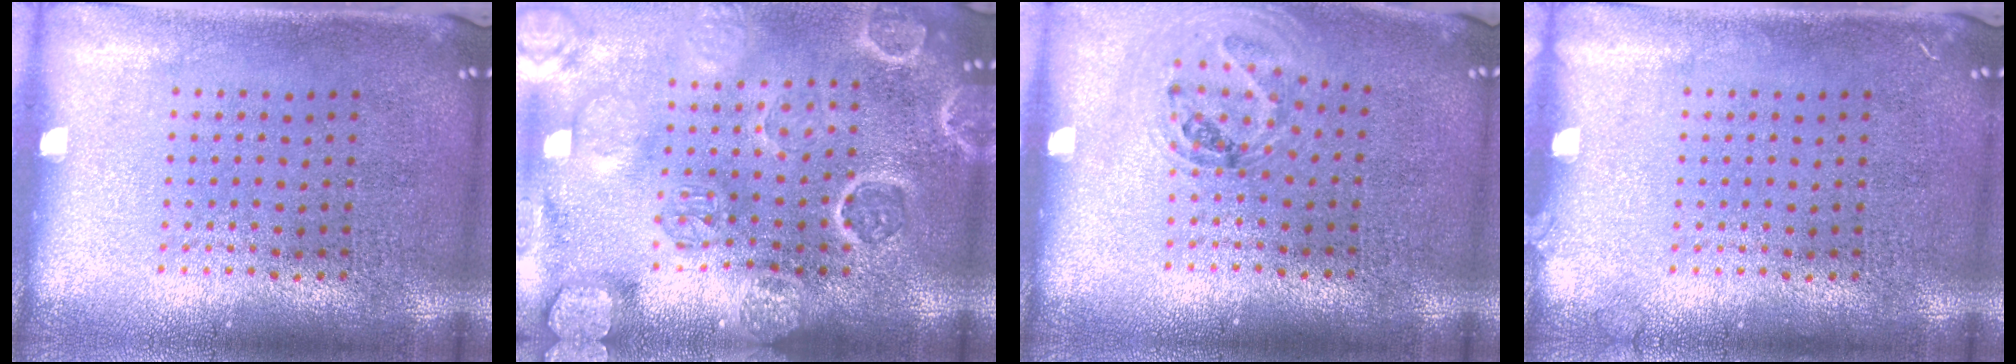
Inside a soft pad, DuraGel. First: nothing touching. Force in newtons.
{"total": 3.7, "press": 3.2, "slide": 1.8}
{"total": 1.0, "press": 0.9, "slide": 0.2}
{"total": 0.6, "press": 0.5, "slide": 0.1}